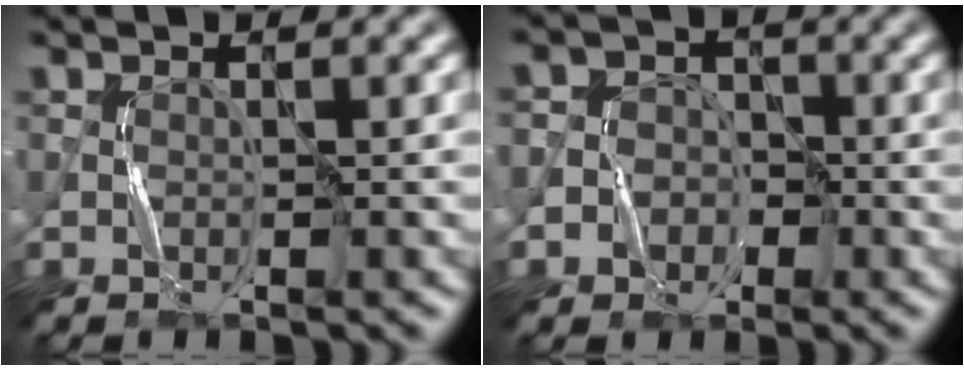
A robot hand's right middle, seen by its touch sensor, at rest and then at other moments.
{"total": 3.9, "force": [-1.5, 3.6, 0.7], "torque": [0.013, 0.012, -0.043]}